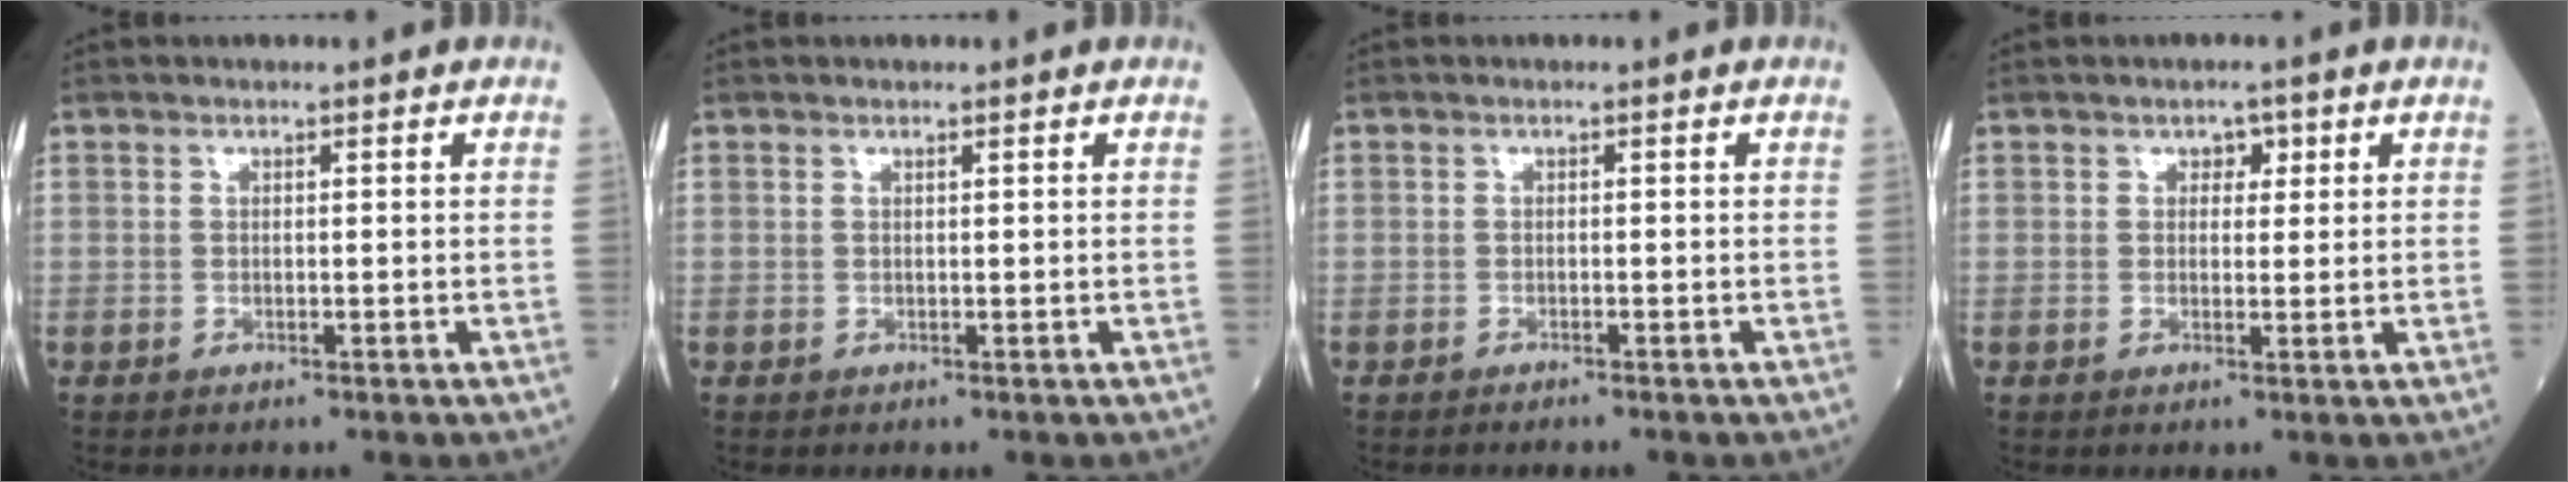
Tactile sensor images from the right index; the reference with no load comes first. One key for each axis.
{"total": 0.0}
{"total": 2.1, "fx": -1.9, "fy": 0.3, "fz": 0.8, "tx": -0.017, "ty": -0.005, "tz": -0.022}
{"total": 2.2, "fx": 0.9, "fy": 1.4, "fz": 1.3, "tx": -0.021, "ty": 0.008, "tz": 0.013}